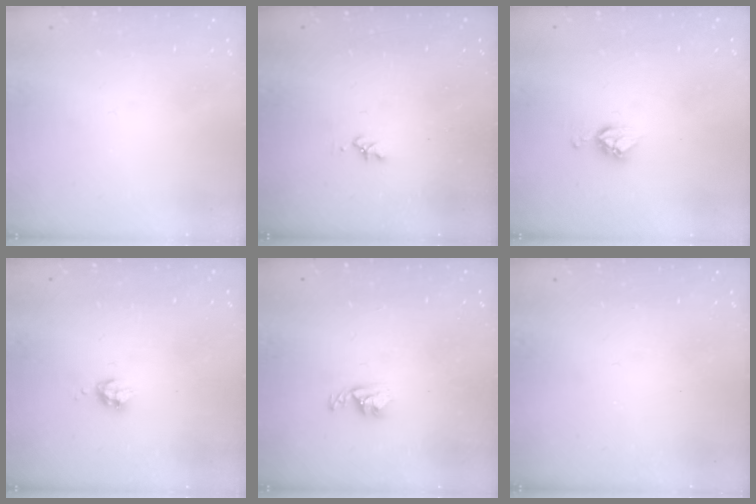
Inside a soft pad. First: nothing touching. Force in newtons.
{"total": 1.6, "press": 1.6, "slide": 0.3}
{"total": 6.5, "press": 6.5, "slide": 0.4}
{"total": 4.0, "press": 3.9, "slide": 0.6}
{"total": 3.3, "press": 3.3, "slide": 0.5}
{"total": 0.0}